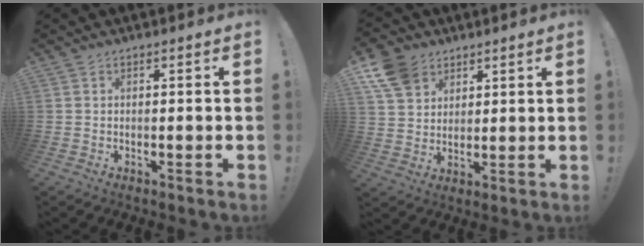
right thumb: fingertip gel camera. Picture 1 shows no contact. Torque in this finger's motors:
{"motor_torque": [0.11, 0.27, 0.10, 0.61, 0.03]}